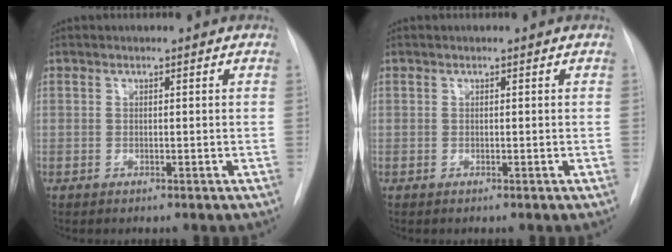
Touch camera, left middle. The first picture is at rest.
{"total": 0.0}